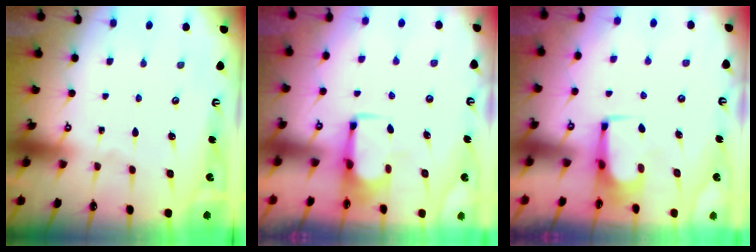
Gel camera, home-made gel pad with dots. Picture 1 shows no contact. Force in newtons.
{"total": 1.8, "press": 1.7, "slide": 0.6}
{"total": 1.6, "press": 1.5, "slide": 0.3}